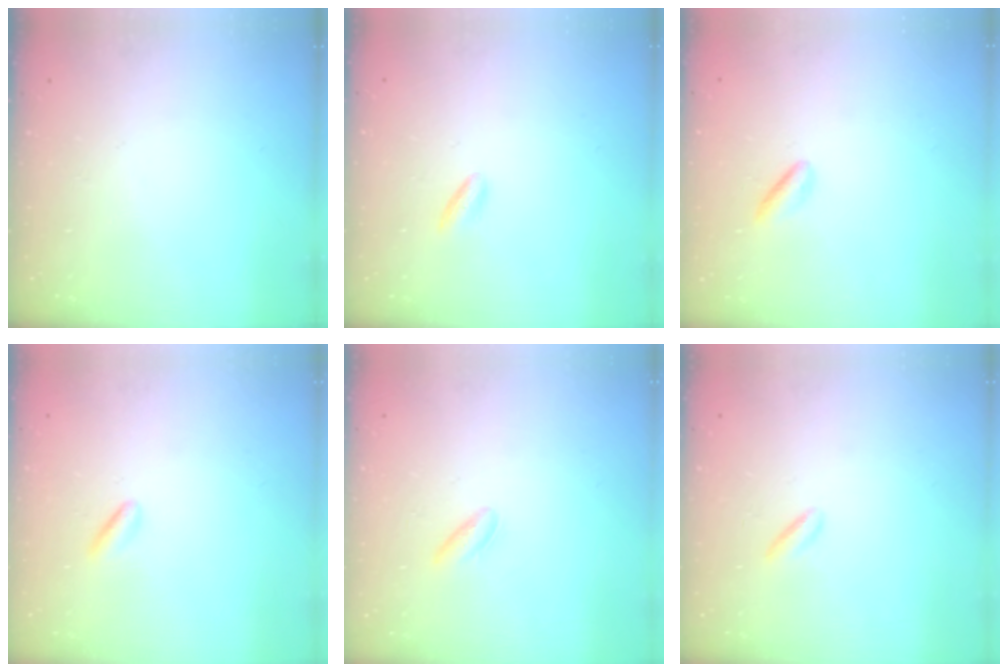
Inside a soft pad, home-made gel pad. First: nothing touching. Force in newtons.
{"total": 2.1, "press": 2.0, "slide": 0.5}
{"total": 1.9, "press": 1.7, "slide": 0.8}
{"total": 2.2, "press": 2.0, "slide": 0.9}
{"total": 2.5, "press": 2.2, "slide": 1.2}
{"total": 1.7, "press": 1.5, "slide": 0.7}